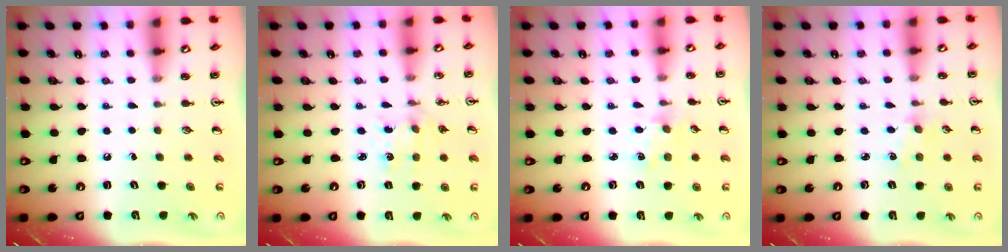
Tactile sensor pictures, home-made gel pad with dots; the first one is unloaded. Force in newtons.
{"total": 1.0, "press": 0.9, "slide": 0.1}
{"total": 2.1, "press": 2.0, "slide": 0.3}
{"total": 0.9, "press": 0.9, "slide": 0.2}